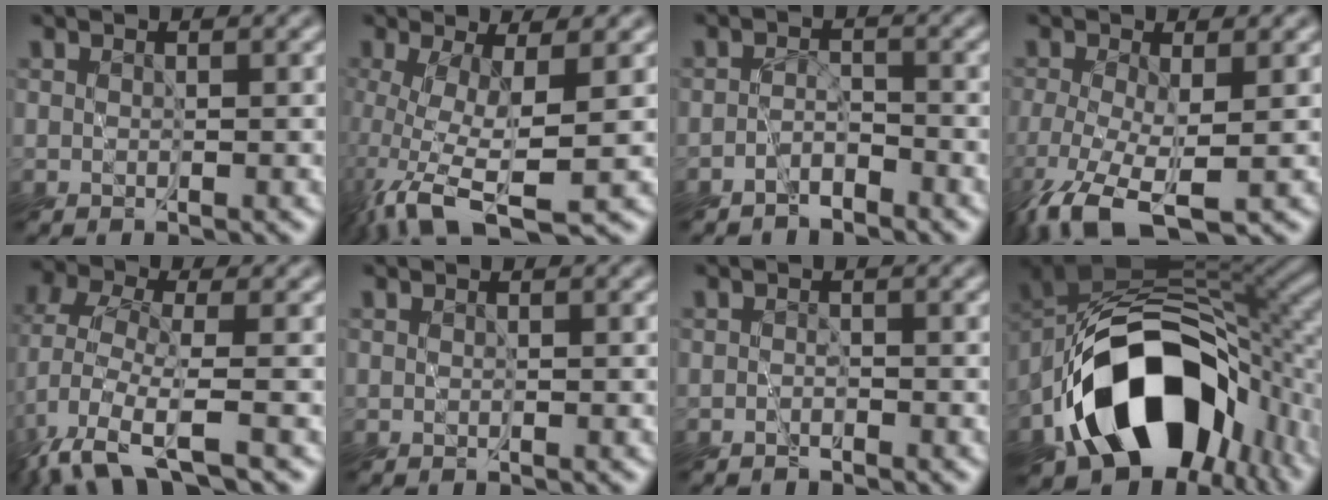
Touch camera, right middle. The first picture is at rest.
{"total": 7.2, "force": [-2.2, 1.8, 6.7], "torque": [-0.130, -0.016, -0.040]}
{"total": 1.9, "force": [-1.8, 0.5, 0.4], "torque": [-0.008, 0.005, -0.040]}
{"total": 5.5, "force": [-2.6, 2.1, 4.4], "torque": [-0.107, -0.017, -0.052]}
{"total": 5.5, "force": [-3.3, 1.5, 4.2], "torque": [-0.099, -0.009, -0.080]}
{"total": 0.0}
{"total": 0.8, "force": [-0.7, 0.4, 0.1], "torque": [-0.001, -0.001, -0.014]}
{"total": 16.0, "force": [-7.0, 9.5, 10.8], "torque": [-0.169, -0.003, -0.120]}